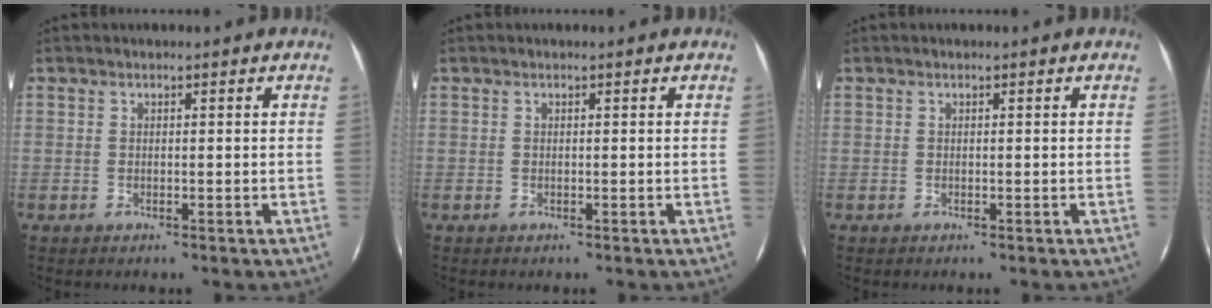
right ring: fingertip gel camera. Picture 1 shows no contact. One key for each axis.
{"total": 0.0}
{"total": 0.0}